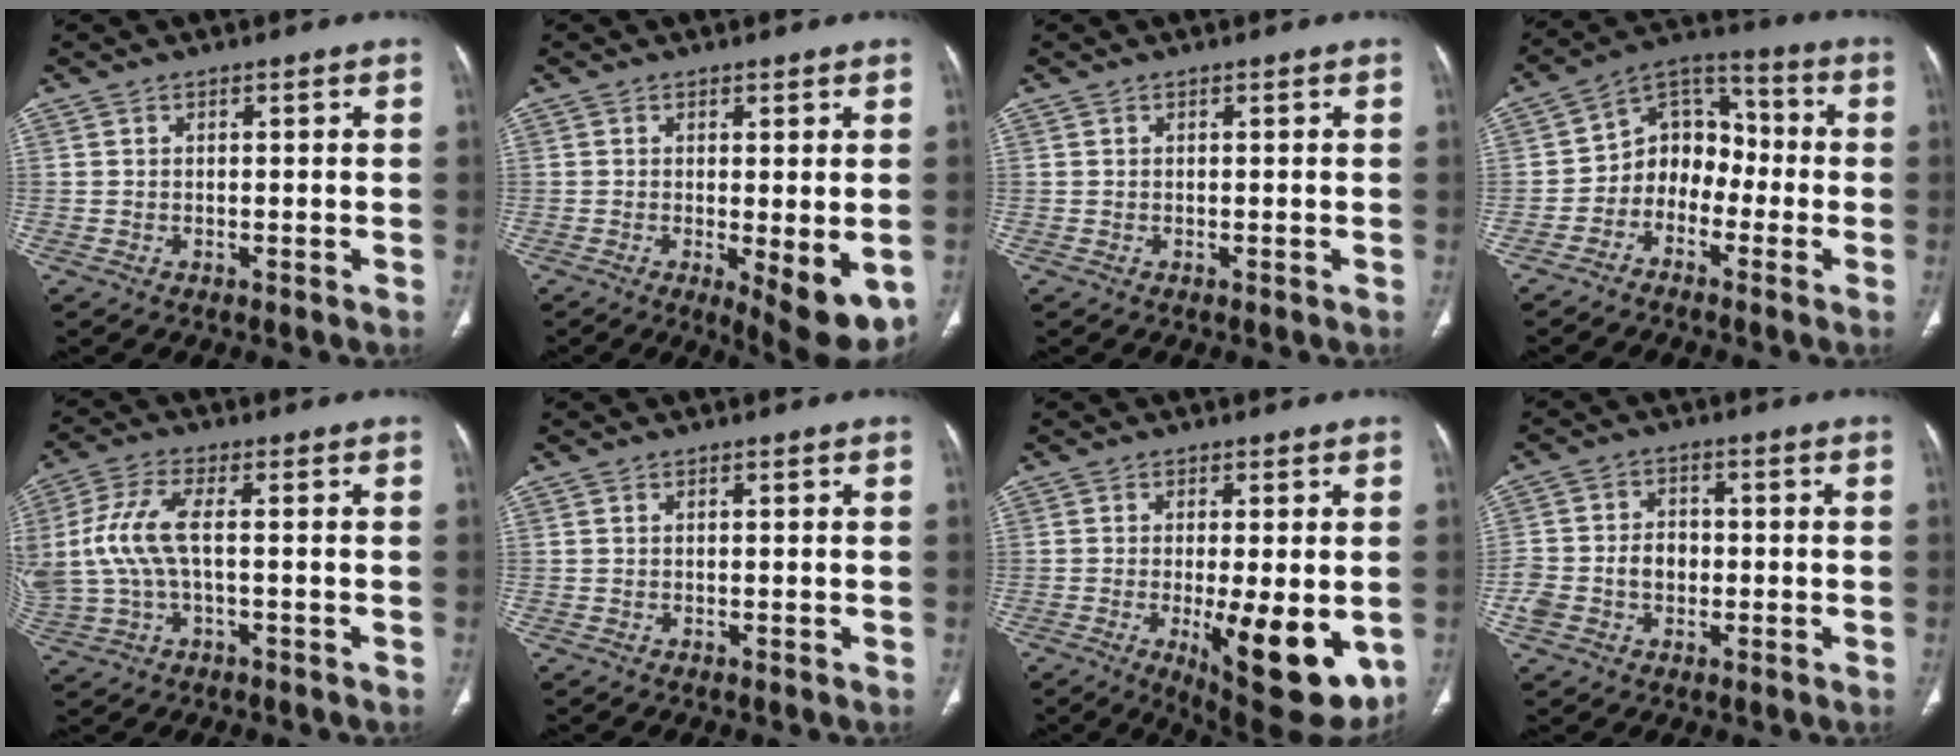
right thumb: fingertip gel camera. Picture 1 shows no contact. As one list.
[{"total": 7.6, "force": [-1.7, 2.3, 7.1], "torque": [-0.096, -0.023, -0.021]}, {"total": 0.0}, {"total": 9.7, "force": [-3.1, 7.8, 4.9], "torque": [-0.044, 0.058, -0.072]}, {"total": 10.7, "force": [0.4, 4.8, 9.6], "torque": [-0.240, 0.022, 0.012]}, {"total": 0.0}, {"total": 15.5, "force": [-3.7, 5.1, 14.1], "torque": [-0.170, -0.024, -0.037]}, {"total": 8.0, "force": [-1.5, 6.2, 4.8], "torque": [-0.082, 0.029, -0.025]}]